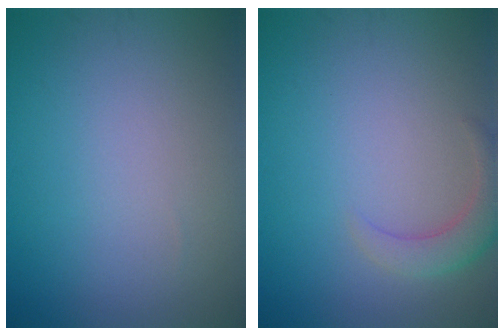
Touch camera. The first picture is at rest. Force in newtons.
{"total": 2.7, "press": 2.7, "slide": 0.3}